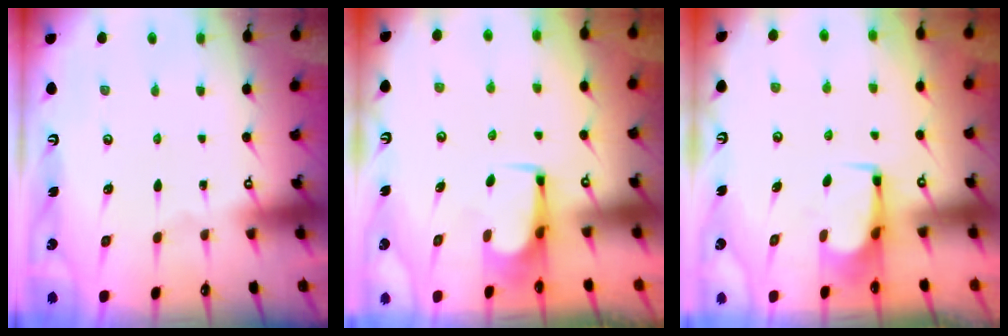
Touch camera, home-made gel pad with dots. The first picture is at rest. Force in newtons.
{"total": 3.4, "press": 3.4, "slide": 0.2}
{"total": 6.4, "press": 6.4, "slide": 0.4}